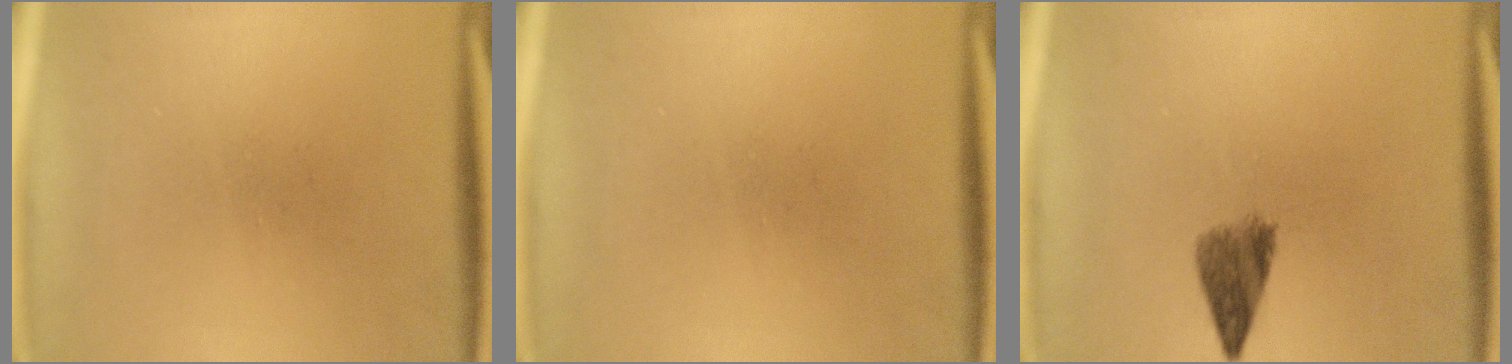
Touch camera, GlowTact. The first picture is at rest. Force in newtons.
{"total": 0.0}
{"total": 4.2}